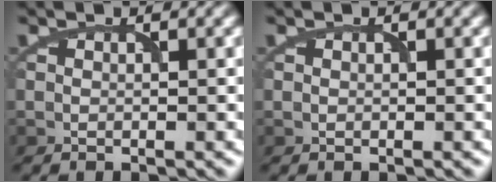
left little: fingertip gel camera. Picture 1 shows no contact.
{"total": 0.0}